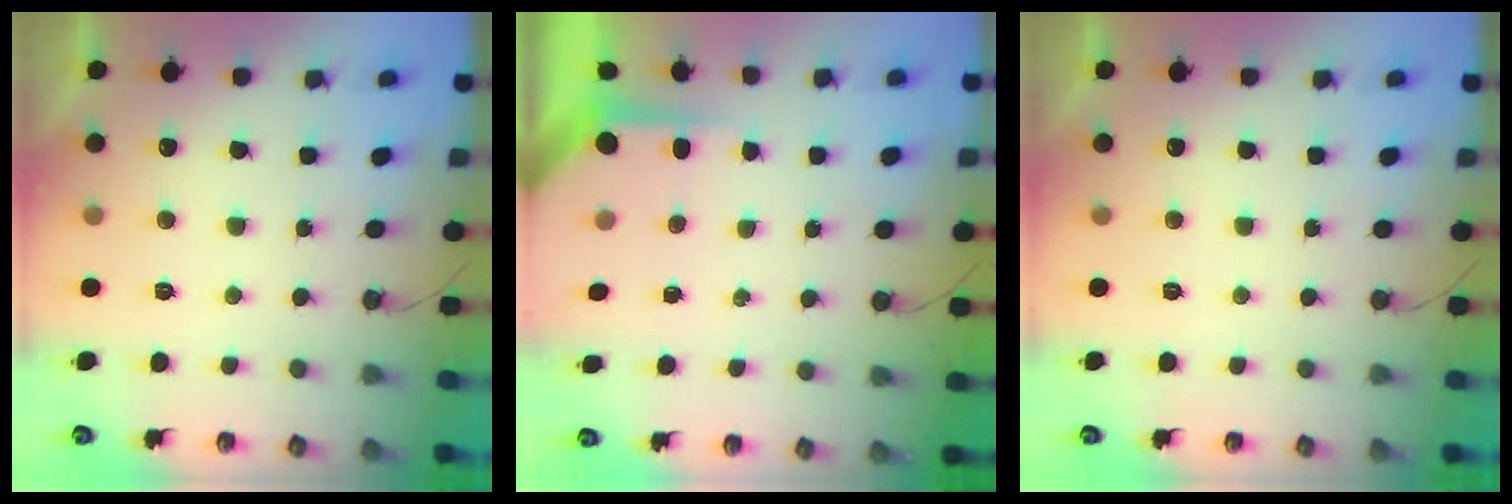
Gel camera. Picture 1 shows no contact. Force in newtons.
{"total": 4.2, "press": 4.2, "slide": 0.3}
{"total": 0.0}